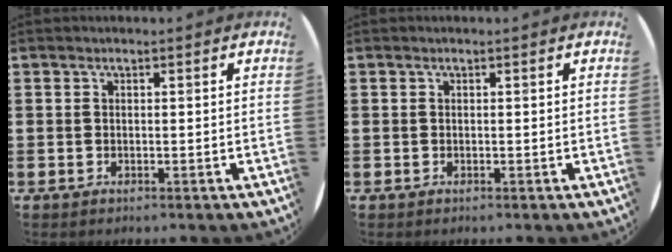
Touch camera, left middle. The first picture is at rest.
{"total": 0.0}